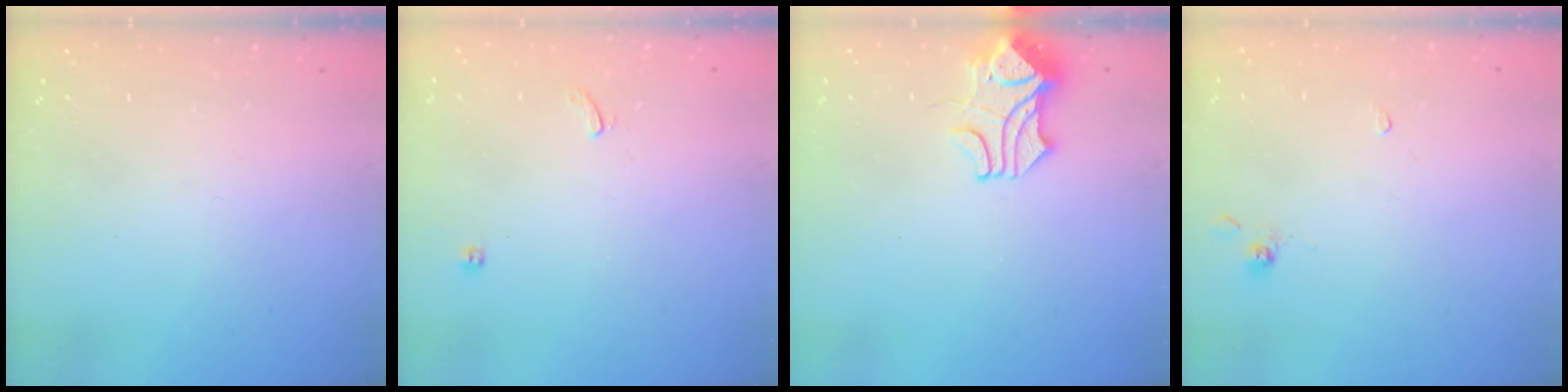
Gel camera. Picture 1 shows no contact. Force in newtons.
{"total": 1.1, "press": 0.7, "slide": 0.8}
{"total": 2.0, "press": 1.7, "slide": 1.0}
{"total": 0.0}